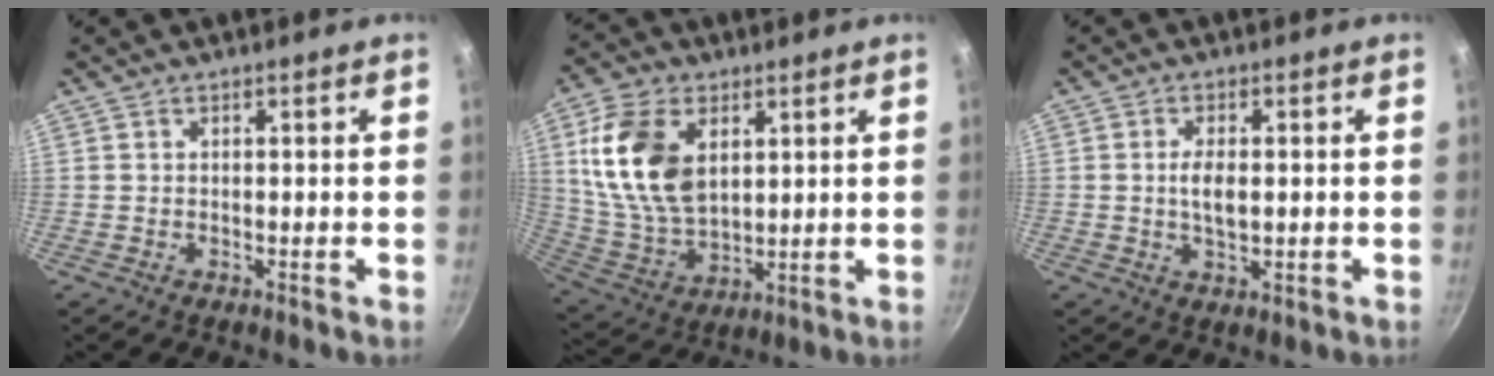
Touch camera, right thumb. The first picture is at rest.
{"total": 16.6, "force": [4.7, 10.4, 12.1], "torque": [-0.212, -0.015, 0.103]}
{"total": 4.3, "force": [0.1, 2.2, 3.7], "torque": [-0.067, 0.003, 0.003]}